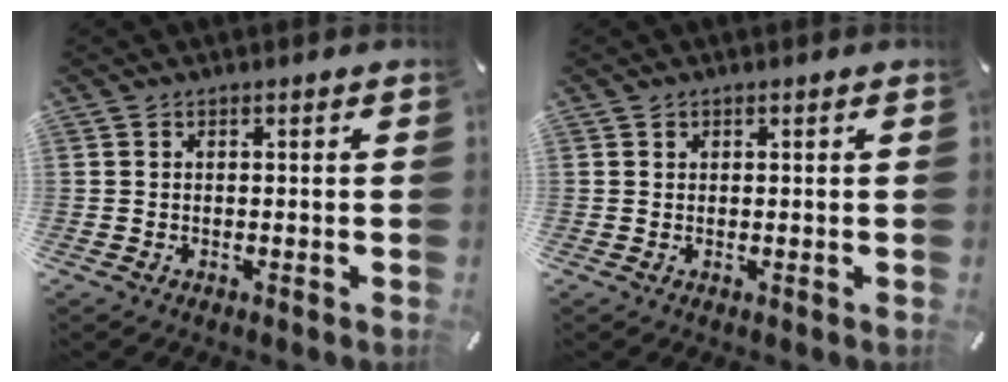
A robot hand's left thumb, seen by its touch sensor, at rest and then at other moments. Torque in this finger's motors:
{"motor_torque": [-0.04, 0.14, -0.08, -0.13, 0.03]}